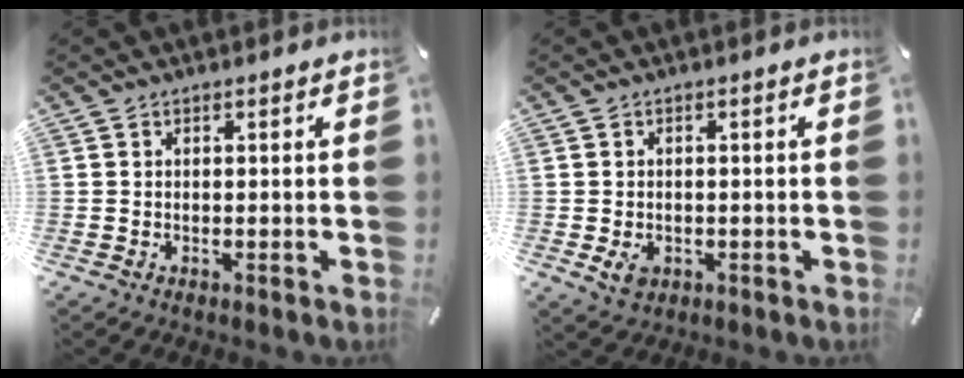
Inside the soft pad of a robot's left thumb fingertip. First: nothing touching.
{"total": 3.3, "force": [-0.9, 2.7, 1.8], "torque": [-0.034, -0.004, -0.019]}